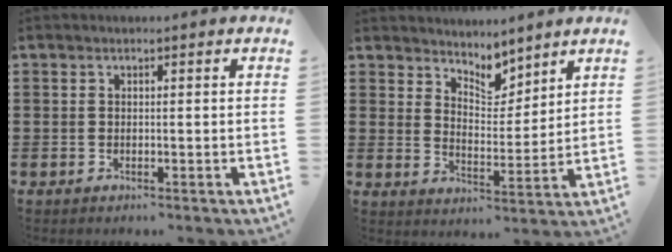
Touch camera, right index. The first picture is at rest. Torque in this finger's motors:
{"motor_torque": [-0.21, 0.72, 0.12, -0.01]}